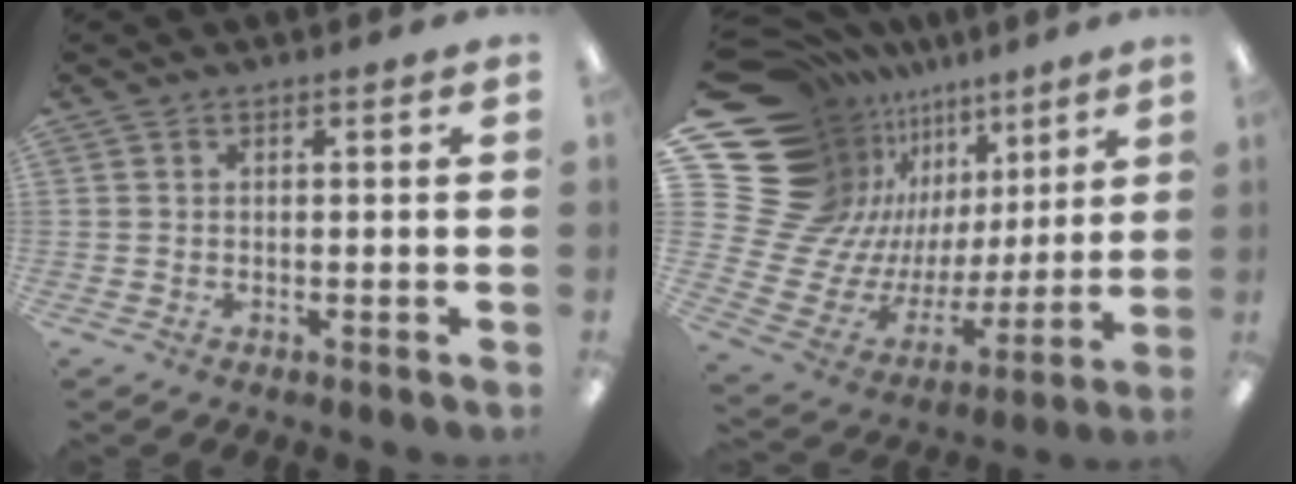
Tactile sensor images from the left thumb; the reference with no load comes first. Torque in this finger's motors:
{"motor_torque": [0.56, 0.89, 1.29, -1.48, 0.06]}